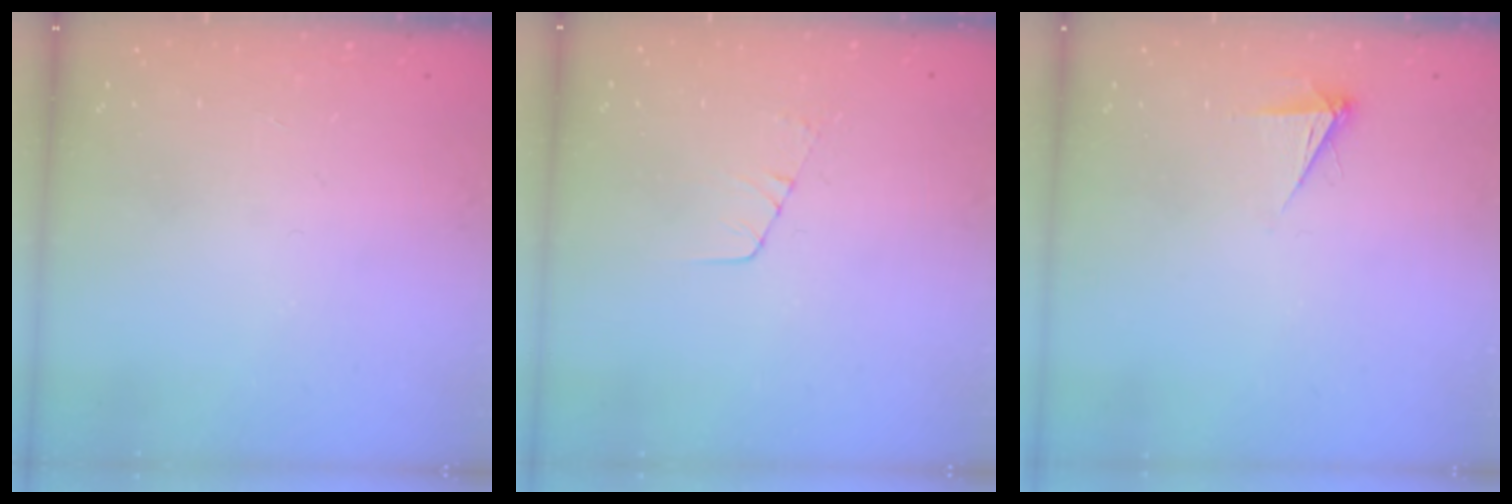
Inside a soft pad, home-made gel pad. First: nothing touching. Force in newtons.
{"total": 3.7, "press": 3.7, "slide": 0.3}
{"total": 4.1, "press": 4.1, "slide": 0.5}